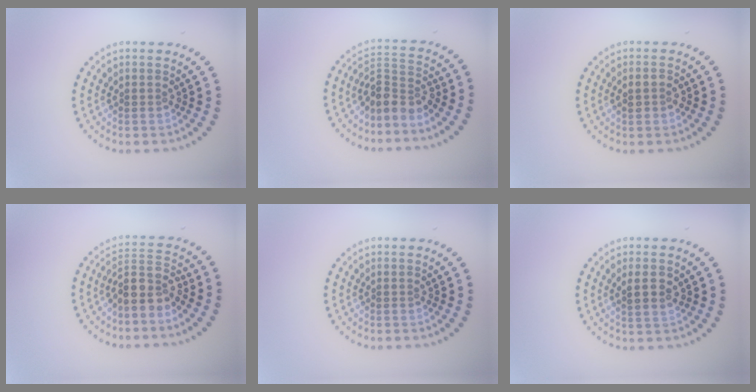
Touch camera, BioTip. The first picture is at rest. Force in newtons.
{"total": 3.2, "press": 2.4, "slide": 2.0}
{"total": 1.5, "press": 1.4, "slide": 0.4}
{"total": 3.6, "press": 2.9, "slide": 2.2}
{"total": 0.0}
{"total": 1.9, "press": 1.7, "slide": 0.7}